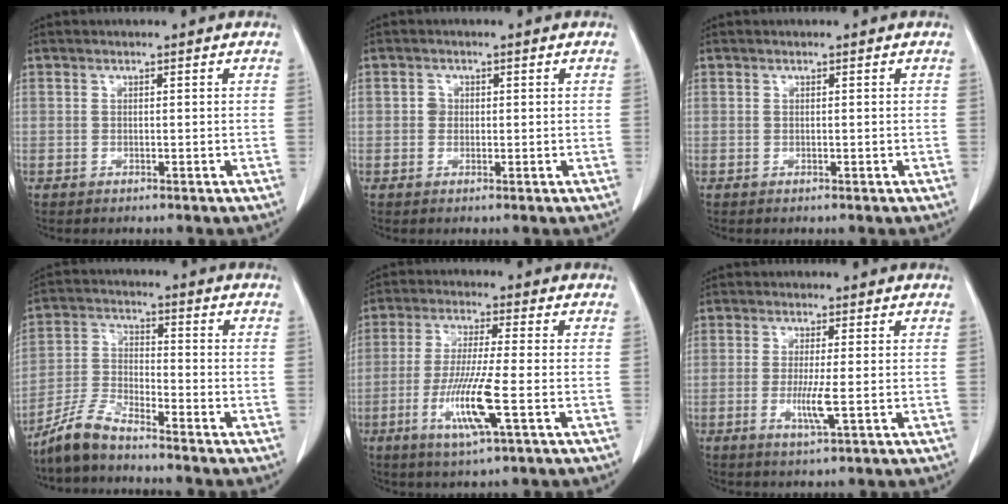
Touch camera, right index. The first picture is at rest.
{"total": 1.3, "force": [0.1, 1.2, 0.5], "torque": [-0.004, 0.003, 0.000]}
{"total": 0.0}
{"total": 6.7, "force": [-6.0, 0.9, 2.8], "torque": [-0.064, -0.012, -0.124]}
{"total": 9.8, "force": [-3.1, 0.0, 9.3], "torque": [-0.185, -0.018, -0.061]}
{"total": 4.0, "force": [-0.8, -0.1, 3.9], "torque": [-0.080, -0.011, -0.016]}